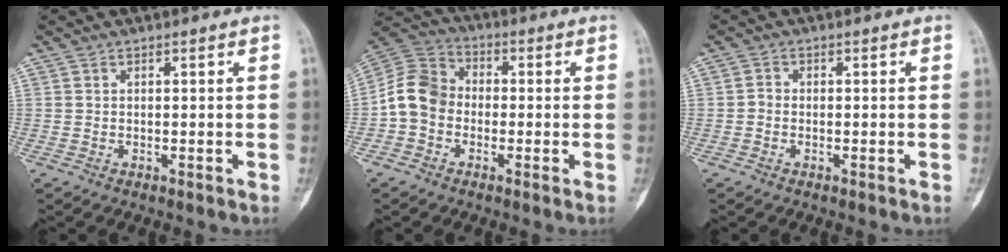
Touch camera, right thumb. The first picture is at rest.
{"total": 9.1, "force": [-1.9, 7.4, 4.9], "torque": [-0.081, 0.032, -0.053]}
{"total": 1.1, "force": [-0.4, 0.9, 0.6], "torque": [-0.007, 0.003, -0.012]}